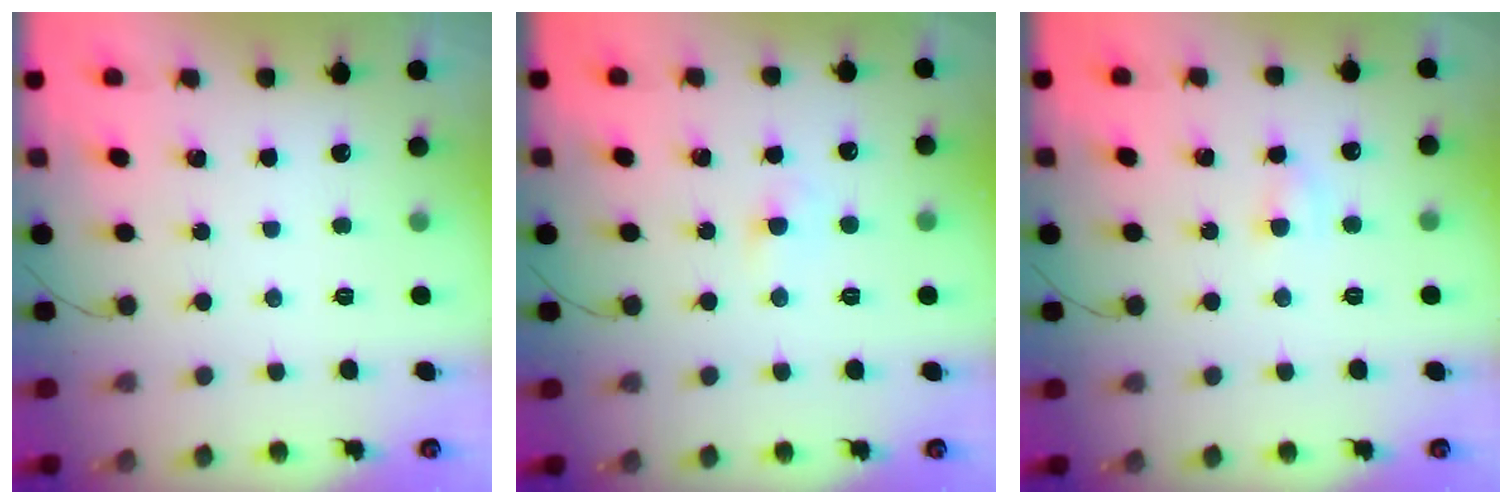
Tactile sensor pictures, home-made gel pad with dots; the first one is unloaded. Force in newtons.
{"total": 2.4, "press": 2.2, "slide": 0.9}
{"total": 3.3, "press": 3.0, "slide": 1.2}